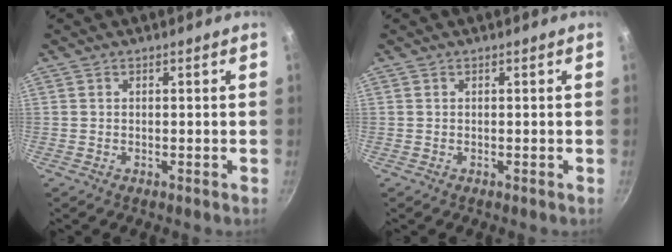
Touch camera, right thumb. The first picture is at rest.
{"total": 0.0}